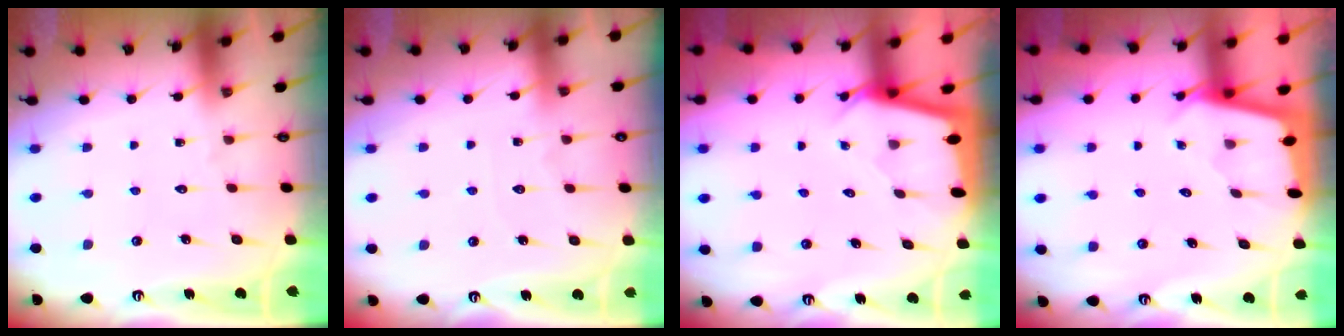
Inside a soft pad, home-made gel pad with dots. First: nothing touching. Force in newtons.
{"total": 3.5, "press": 3.5, "slide": 0.5}
{"total": 2.4, "press": 2.4, "slide": 0.1}
{"total": 2.0, "press": 2.0, "slide": 0.2}